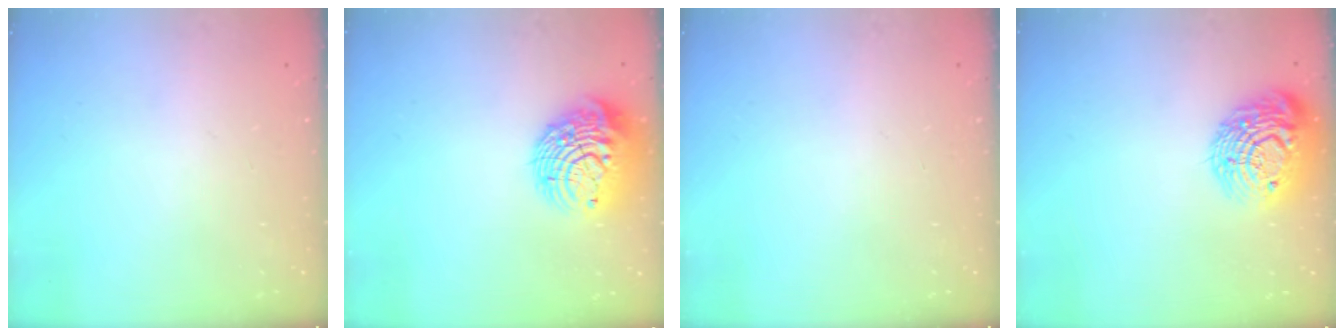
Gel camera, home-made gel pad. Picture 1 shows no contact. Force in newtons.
{"total": 13.1, "press": 12.9, "slide": 1.8}
{"total": 0.0}
{"total": 17.6, "press": 17.6, "slide": 1.1}